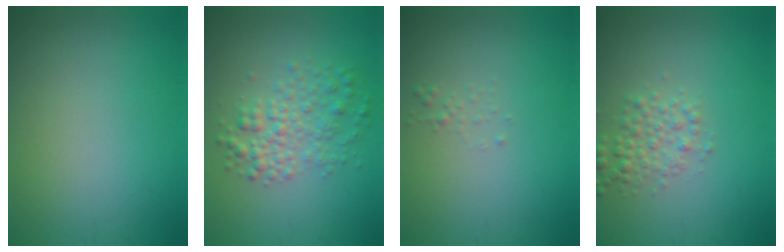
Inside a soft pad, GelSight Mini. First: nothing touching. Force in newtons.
{"total": 3.4, "press": 3.4, "slide": 0.1}
{"total": 0.6, "press": 0.6, "slide": 0.1}
{"total": 2.4, "press": 2.4, "slide": 0.1}